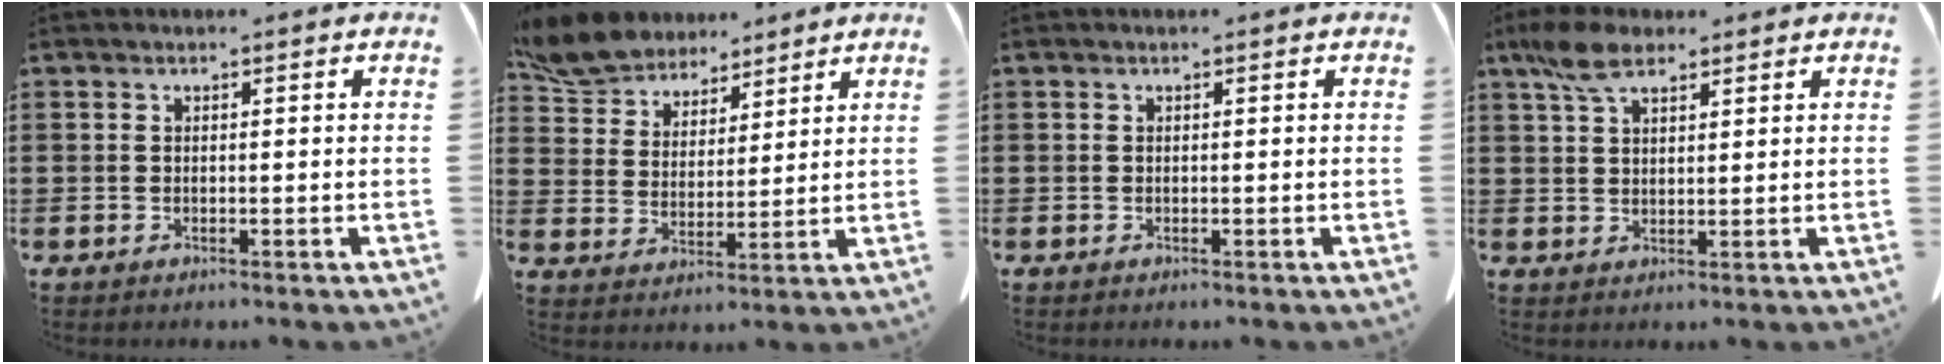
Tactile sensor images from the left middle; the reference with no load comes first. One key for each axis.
{"total": 8.0, "fx": 7.3, "fy": 2.8, "fz": 1.7, "tx": -0.068, "ty": -0.019, "tz": 0.140}
{"total": 0.0}
{"total": 5.9, "fx": 3.8, "fy": 2.4, "fz": 3.8, "tx": -0.086, "ty": 0.006, "tz": 0.071}